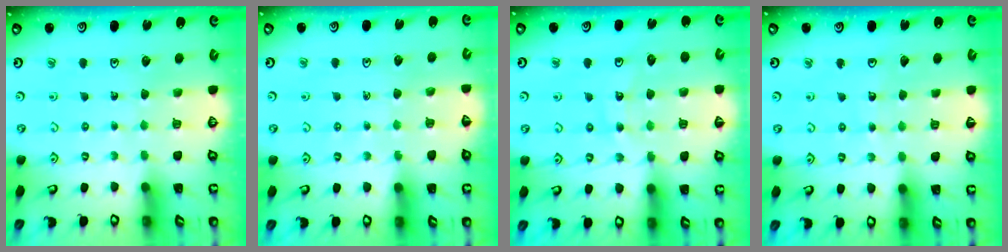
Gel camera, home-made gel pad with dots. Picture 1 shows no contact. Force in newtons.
{"total": 5.1, "press": 4.9, "slide": 1.2}
{"total": 10.3, "press": 10.1, "slide": 2.3}
{"total": 3.9, "press": 3.8, "slide": 0.2}